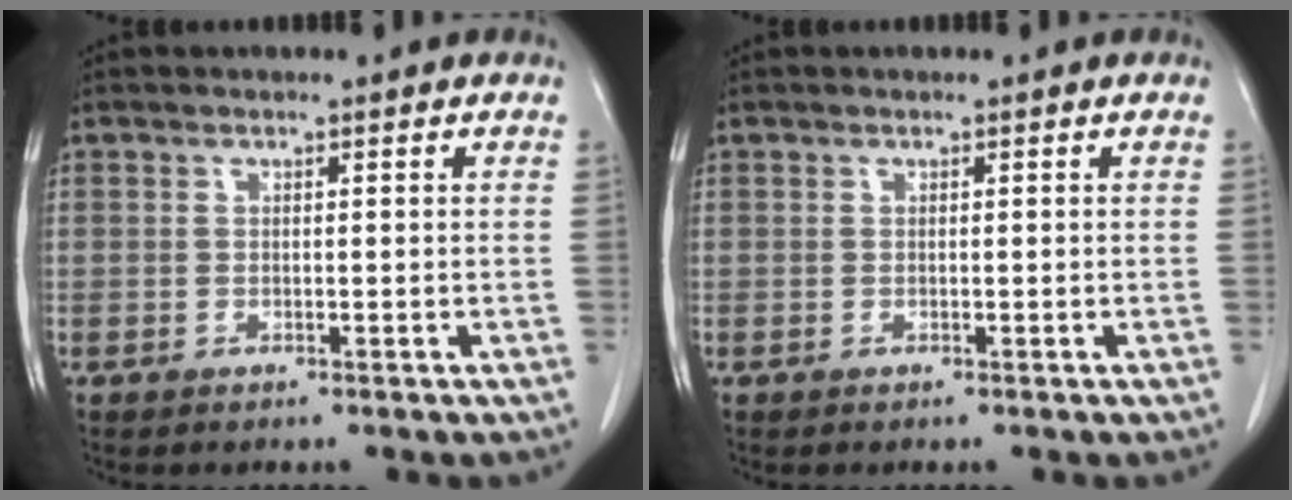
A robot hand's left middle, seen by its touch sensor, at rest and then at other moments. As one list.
[{"total": 0.0}]